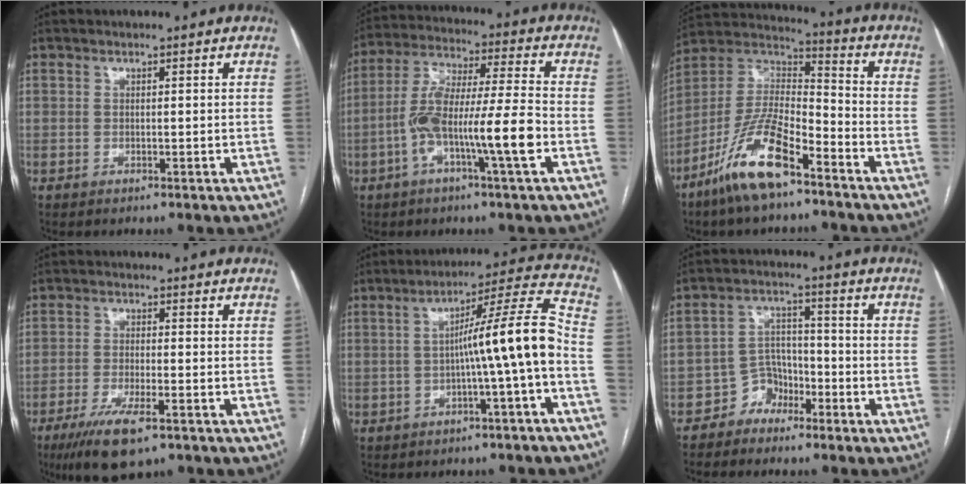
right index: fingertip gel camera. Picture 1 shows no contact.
{"total": 12.7, "force": [-4.1, 0.6, 12.0], "torque": [-0.236, 0.012, -0.079]}
{"total": 15.1, "force": [-9.4, 4.0, 11.0], "torque": [-0.228, 0.002, -0.179]}
{"total": 8.7, "force": [-5.4, 1.8, 6.5], "torque": [-0.121, -0.020, -0.090]}
{"total": 11.3, "force": [-2.2, -1.1, 11.0], "torque": [-0.161, 0.028, -0.037]}
{"total": 4.8, "force": [-3.4, 3.3, 0.7], "torque": [-0.003, 0.015, -0.061]}